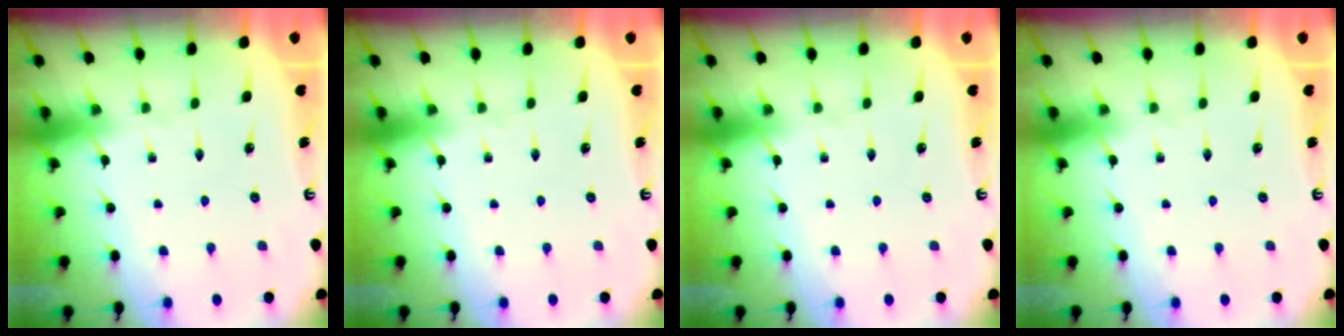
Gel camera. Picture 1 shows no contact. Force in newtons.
{"total": 0.0}
{"total": 0.0}
{"total": 0.0}